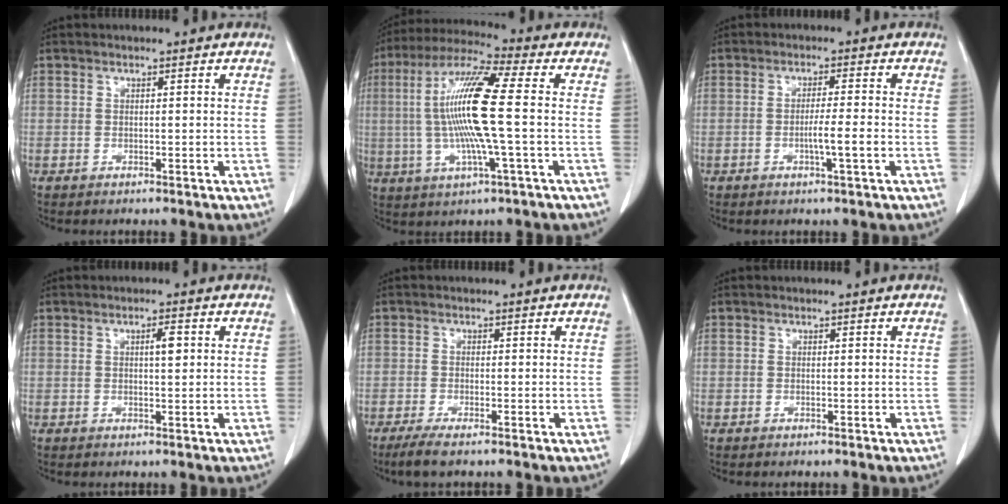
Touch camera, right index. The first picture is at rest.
{"total": 14.9, "force": [0.1, 0.3, 14.9], "torque": [-0.301, 0.007, -0.005]}
{"total": 3.7, "force": [-1.0, -0.4, 3.6], "torque": [-0.058, -0.002, -0.015]}
{"total": 2.1, "force": [0.6, 0.4, 2.0], "torque": [-0.031, 0.003, 0.012]}
{"total": 3.5, "force": [-2.6, 0.3, 2.3], "torque": [-0.045, -0.010, -0.047]}
{"total": 0.0}